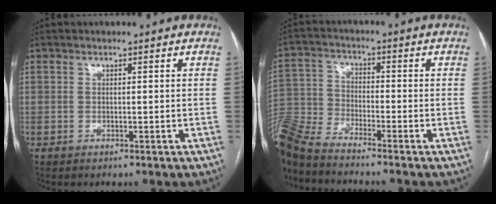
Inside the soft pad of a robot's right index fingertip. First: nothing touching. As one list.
[{"total": 13.5, "force": [-12.3, 2.0, 5.1], "torque": [-0.125, -0.006, -0.245]}]